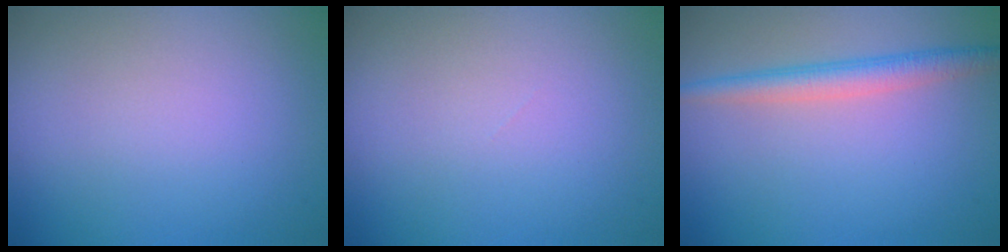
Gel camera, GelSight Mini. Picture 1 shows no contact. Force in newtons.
{"total": 0.0}
{"total": 2.7, "press": 2.7, "slide": 0.1}